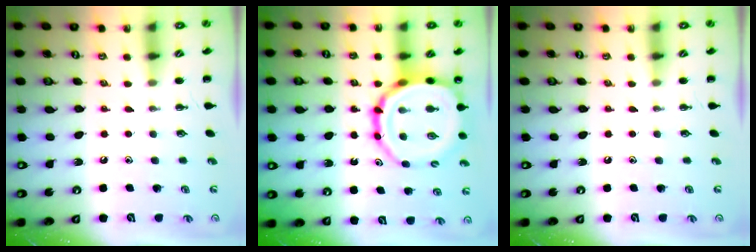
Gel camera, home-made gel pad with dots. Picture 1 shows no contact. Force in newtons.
{"total": 15.9, "press": 15.5, "slide": 3.5}
{"total": 0.0}